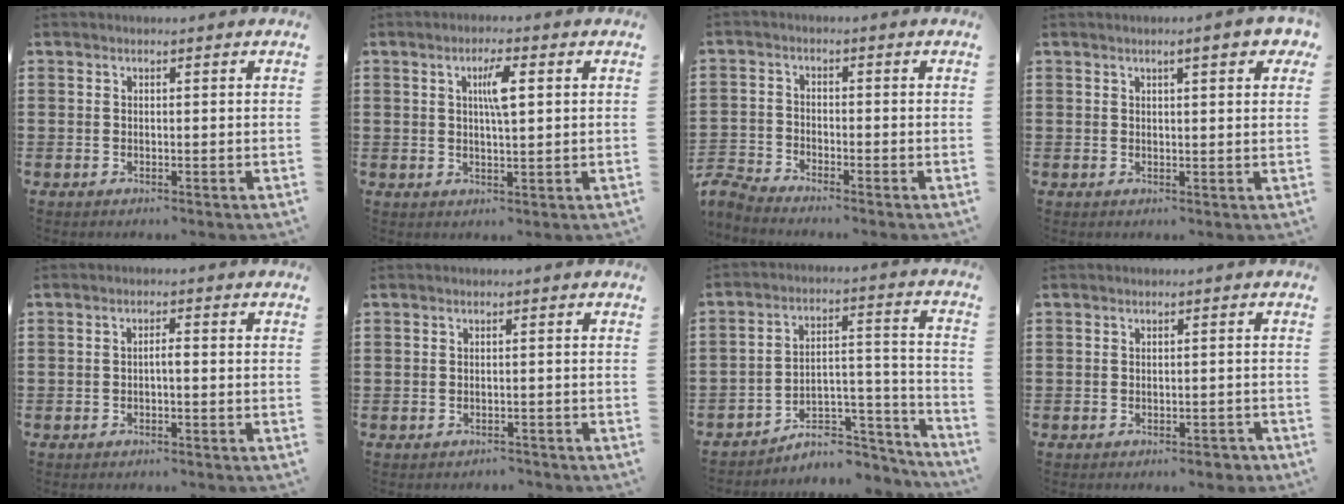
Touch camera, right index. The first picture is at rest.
{"total": 4.4, "force": [1.0, 1.0, 4.2], "torque": [-0.076, 0.006, 0.012]}
{"total": 3.3, "force": [-3.3, 0.5, 0.0], "torque": [-0.027, -0.006, -0.077]}
{"total": 3.4, "force": [1.8, 0.5, 2.8], "torque": [-0.041, 0.000, 0.025]}
{"total": 1.4, "force": [-0.5, 0.3, 1.3], "torque": [-0.025, 0.000, -0.010]}
{"total": 1.0, "force": [-0.9, 0.5, -0.1], "torque": [-0.001, 0.005, -0.020]}
{"total": 6.3, "force": [-5.0, 3.0, 2.2], "torque": [-0.036, 0.013, -0.093]}
{"total": 1.4, "force": [-1.1, 0.3, 0.9], "torque": [-0.018, -0.001, -0.021]}